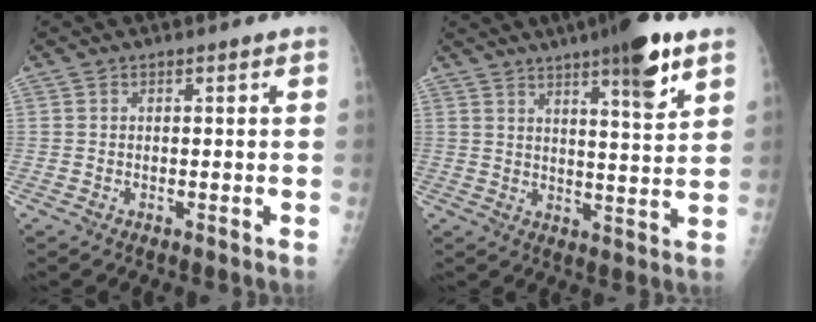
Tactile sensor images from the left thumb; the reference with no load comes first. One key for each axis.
{"total": 12.0, "fx": 7.3, "fy": 2.1, "fz": 9.4, "tx": -0.125, "ty": -0.035, "tz": 0.103}